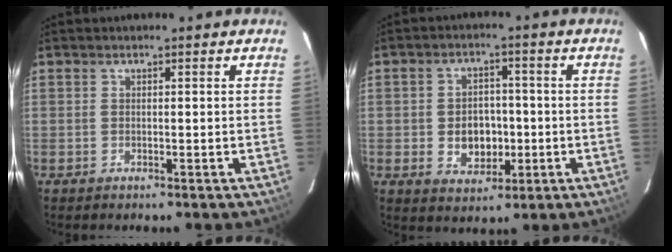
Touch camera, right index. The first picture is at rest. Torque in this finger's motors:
{"motor_torque": [0.19, 0.00, 0.16, 0.03]}